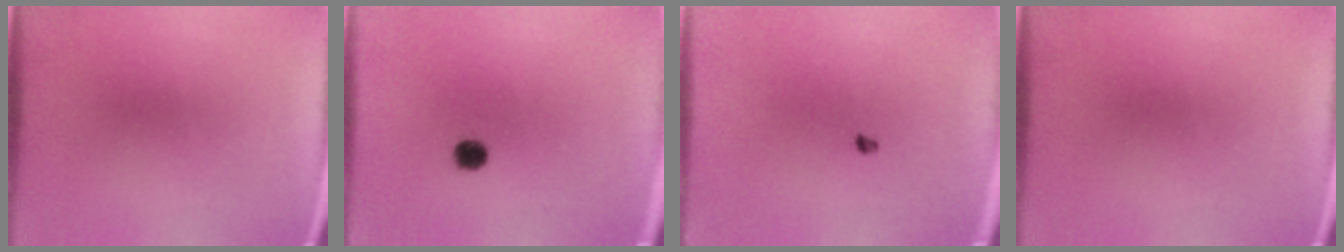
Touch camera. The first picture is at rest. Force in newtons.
{"total": 2.8}
{"total": 1.1}
{"total": 0.0}